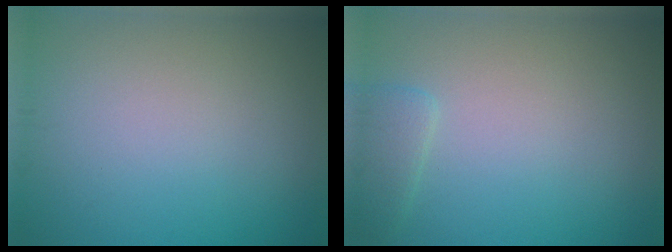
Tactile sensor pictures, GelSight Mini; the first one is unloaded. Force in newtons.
{"total": 1.6, "press": 1.5, "slide": 0.2}